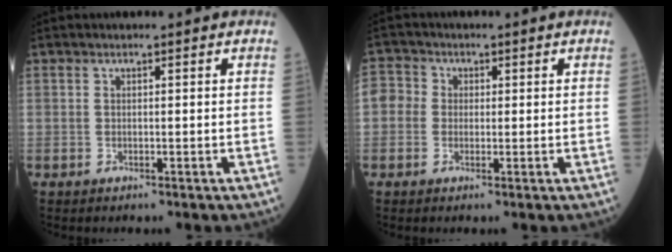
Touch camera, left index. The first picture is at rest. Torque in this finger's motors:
{"motor_torque": [-1.09, 1.06, -0.31, -0.04]}